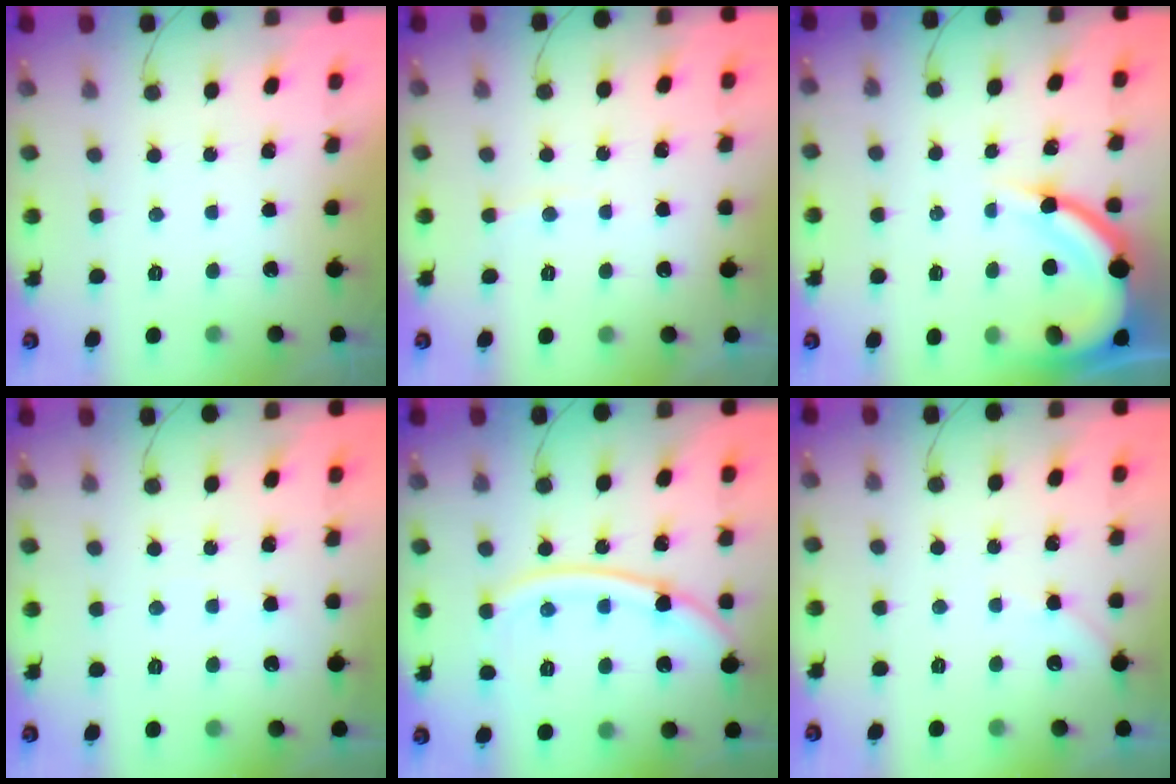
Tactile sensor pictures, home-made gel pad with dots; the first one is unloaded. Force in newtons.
{"total": 2.9, "press": 2.9, "slide": 0.3}
{"total": 12.1, "press": 12.0, "slide": 1.0}
{"total": 2.7, "press": 2.7, "slide": 0.3}
{"total": 12.6, "press": 12.5, "slide": 1.5}
{"total": 2.4, "press": 2.3, "slide": 0.4}